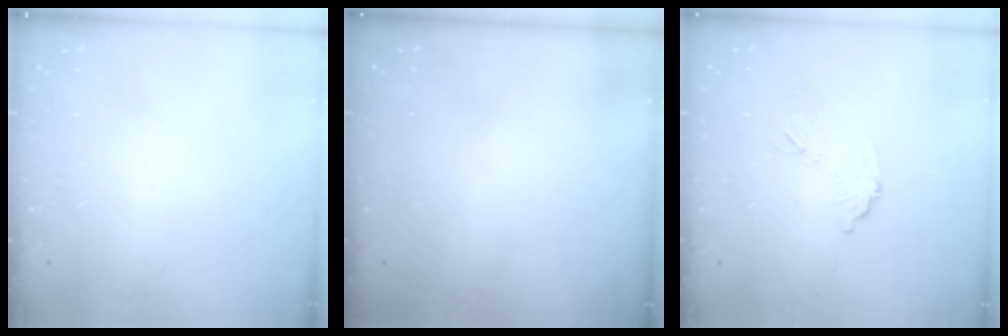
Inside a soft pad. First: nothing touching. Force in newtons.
{"total": 2.9, "press": 2.9, "slide": 0.3}
{"total": 7.1, "press": 7.1, "slide": 0.4}